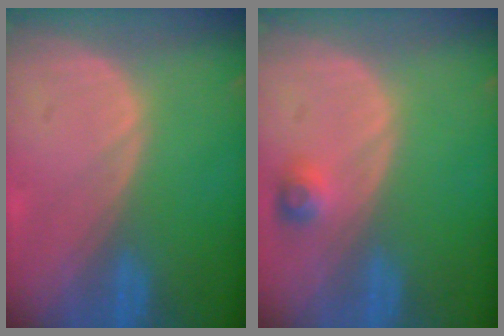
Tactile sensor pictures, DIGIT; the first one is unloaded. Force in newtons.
{"total": 2.3, "press": 2.2, "slide": 0.7}